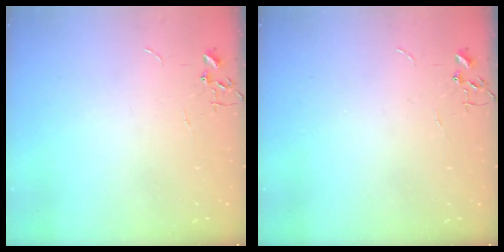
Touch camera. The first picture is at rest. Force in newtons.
{"total": 0.0}